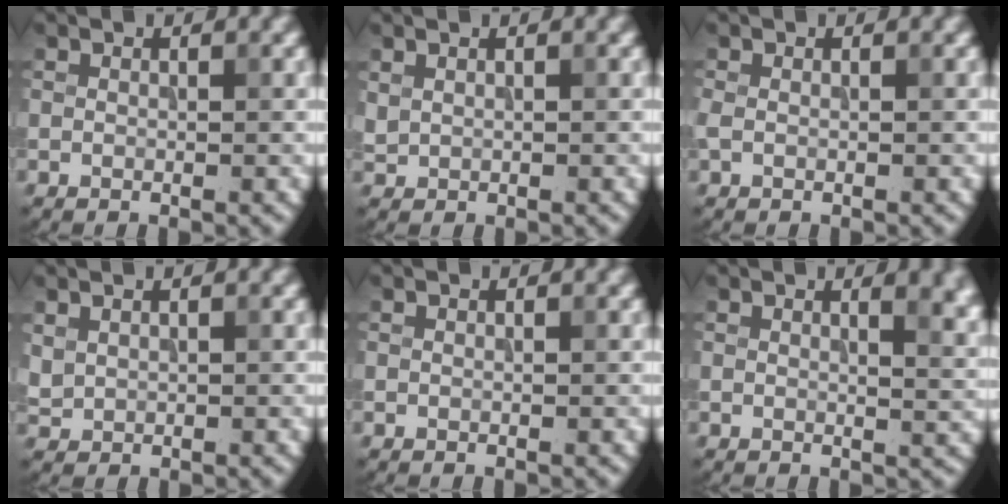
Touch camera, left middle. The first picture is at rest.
{"total": 0.6, "force": [0.3, 0.4, 0.2], "torque": [-0.008, -0.002, 0.012]}
{"total": 0.9, "force": [-0.3, 0.6, 0.7], "torque": [-0.021, 0.002, -0.006]}
{"total": 0.9, "force": [0.4, 0.7, 0.3], "torque": [-0.009, -0.001, 0.016]}
{"total": 0.0}
{"total": 4.0, "force": [2.1, 1.6, 3.0], "torque": [-0.027, -0.001, 0.031]}